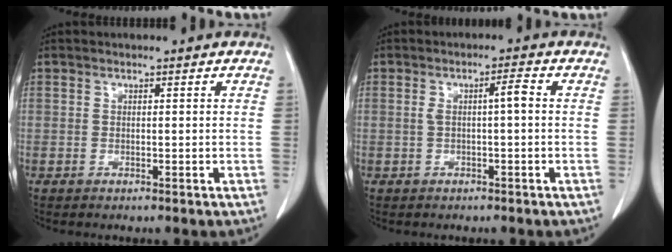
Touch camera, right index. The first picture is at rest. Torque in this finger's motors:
{"motor_torque": [0.05, -0.01, 0.02, 0.04]}